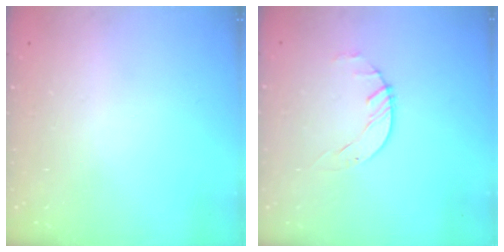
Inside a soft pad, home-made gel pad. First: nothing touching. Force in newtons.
{"total": 1.4, "press": 1.4, "slide": 0.2}